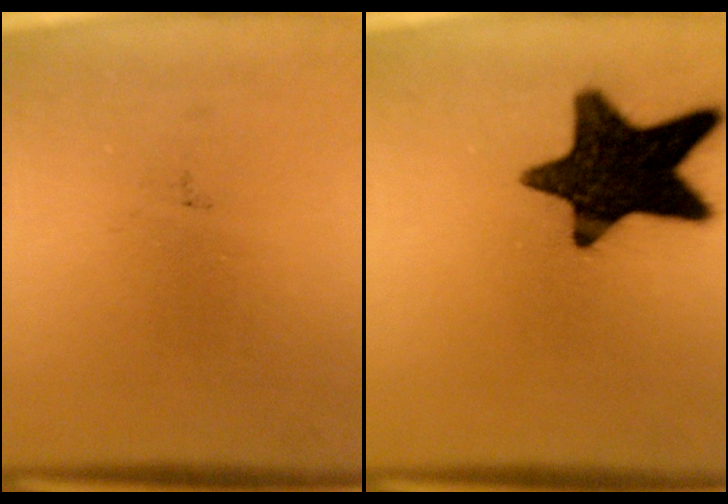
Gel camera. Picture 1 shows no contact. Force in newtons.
{"total": 17.0}